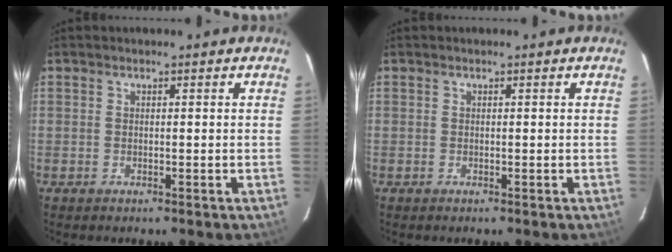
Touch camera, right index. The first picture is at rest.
{"total": 0.0}